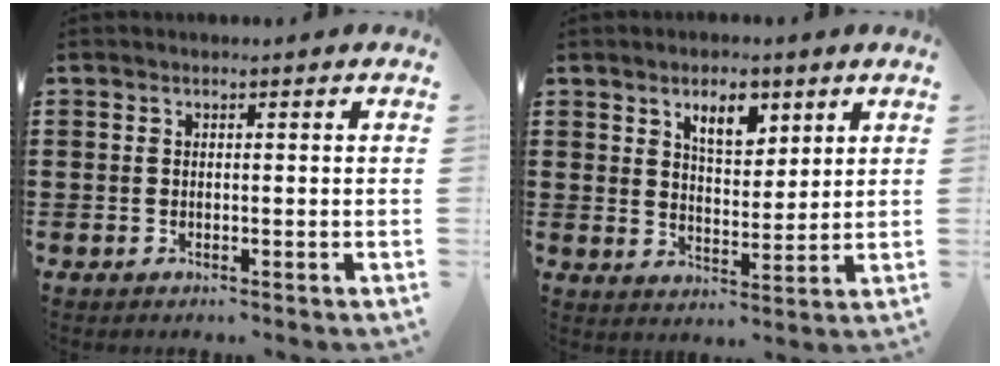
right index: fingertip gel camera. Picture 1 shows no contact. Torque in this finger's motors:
{"motor_torque": [0.44, 0.35, 0.48, 0.05]}